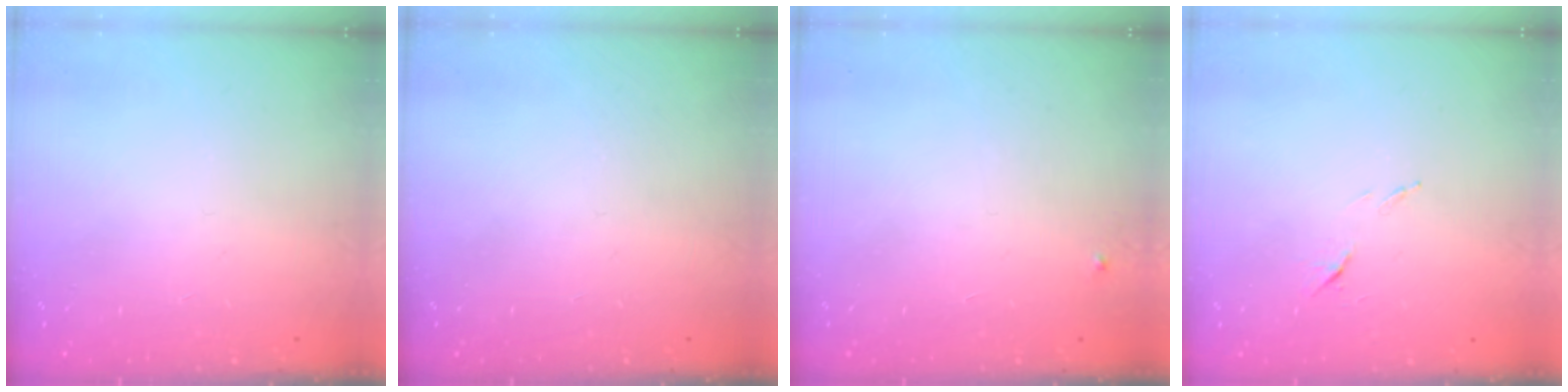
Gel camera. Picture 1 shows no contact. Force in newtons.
{"total": 0.0}
{"total": 2.7, "press": 2.7, "slide": 0.2}
{"total": 6.8, "press": 6.8, "slide": 0.8}